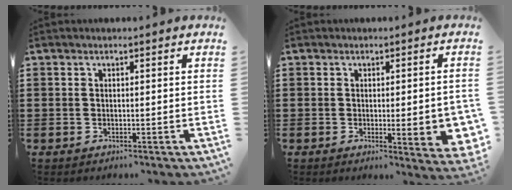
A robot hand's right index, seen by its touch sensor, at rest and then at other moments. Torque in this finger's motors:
{"motor_torque": [1.00, -0.19, 0.45, 0.07]}